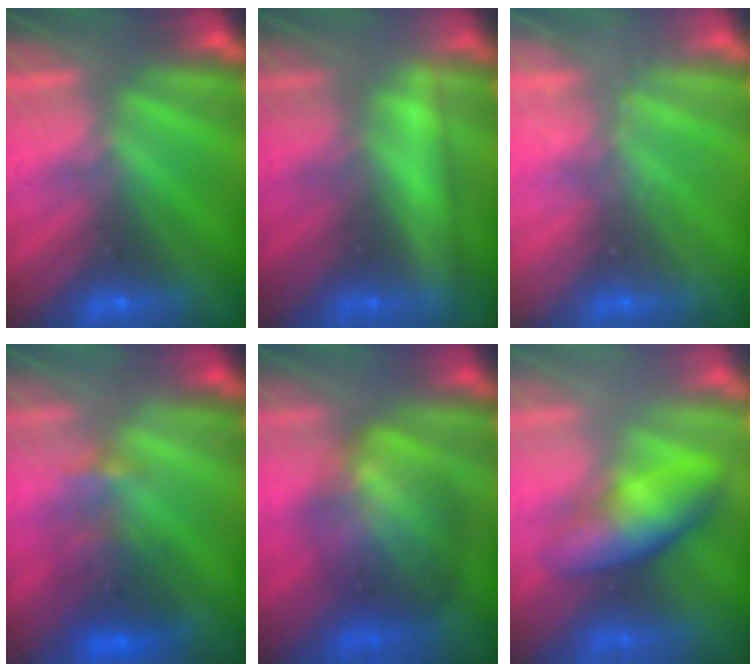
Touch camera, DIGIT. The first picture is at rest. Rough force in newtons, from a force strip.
{"total": 2.4}
{"total": 1.7}
{"total": 3.7}
{"total": 9.5}
{"total": 3.4}